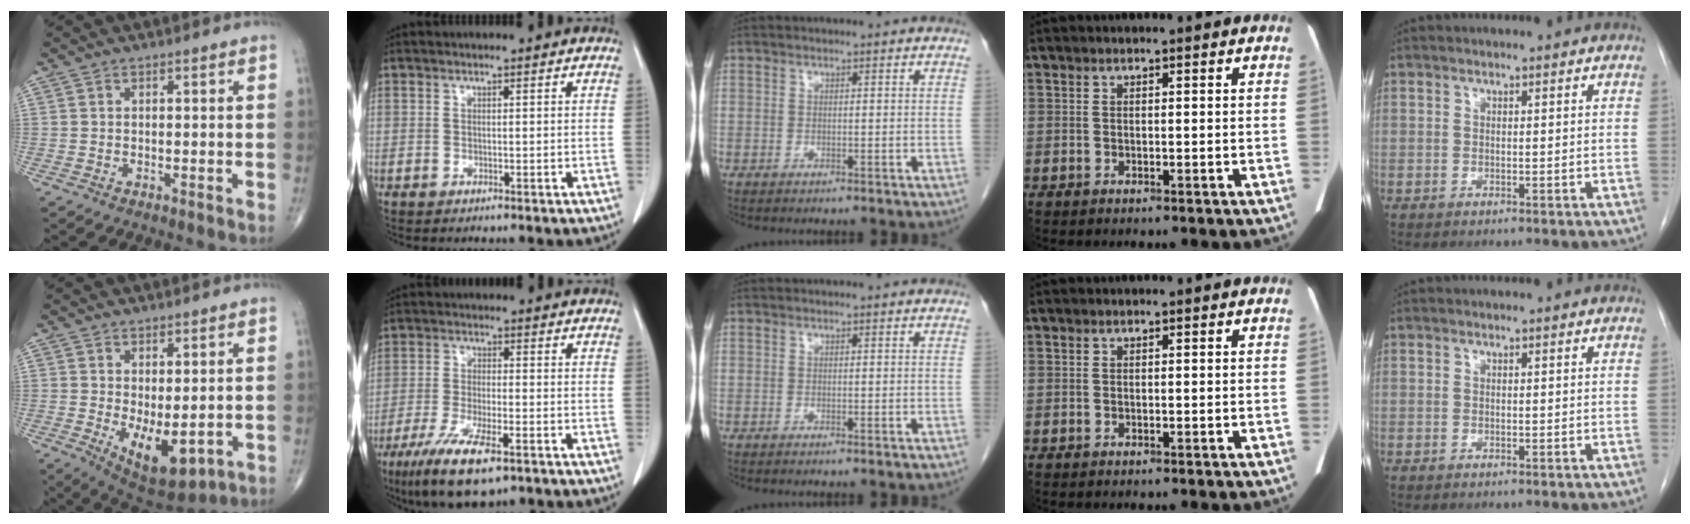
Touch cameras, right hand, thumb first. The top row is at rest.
{"thumb": {"total": 9.8, "force": [-1.6, 4.6, 8.6], "torque": [-0.120, -0.018, -0.004]}, "index": {"total": 10.6, "force": [-6.5, 2.3, 8.0], "torque": [-0.149, -0.022, -0.108]}}